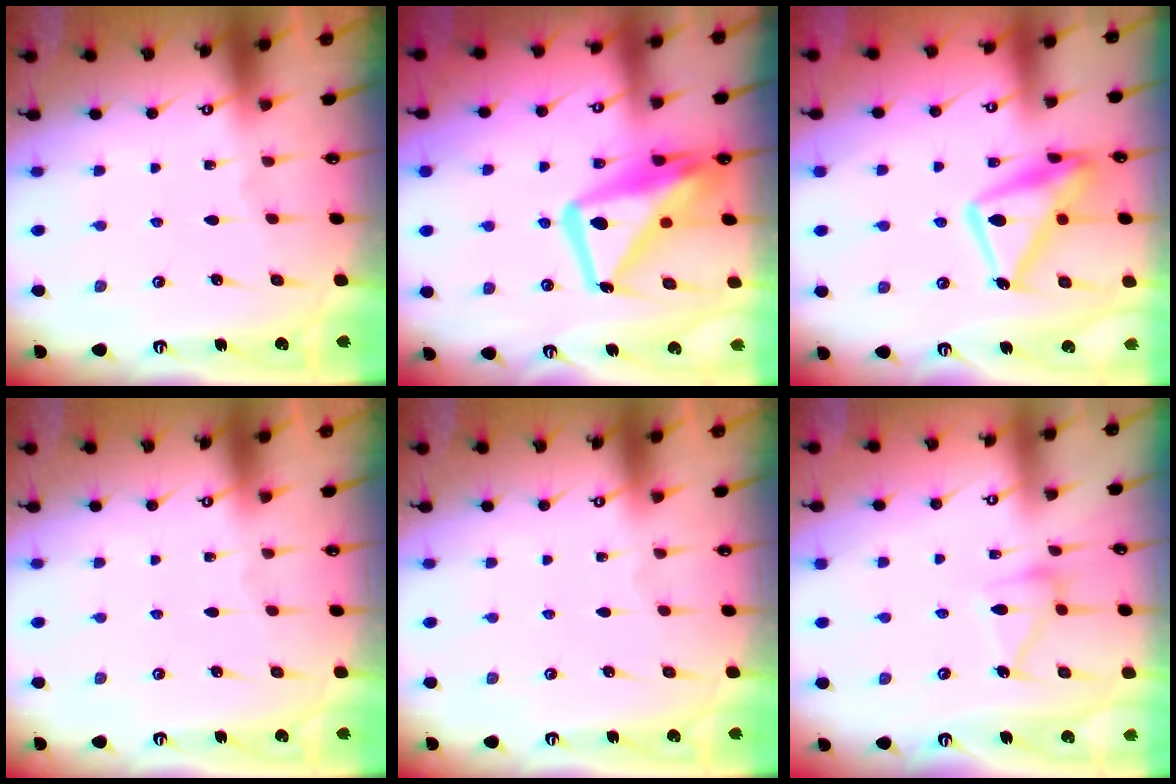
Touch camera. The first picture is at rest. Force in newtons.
{"total": 16.8, "press": 16.8, "slide": 1.5}
{"total": 16.6, "press": 16.5, "slide": 1.5}
{"total": 0.0}
{"total": 0.0}
{"total": 11.6, "press": 11.6, "slide": 0.6}